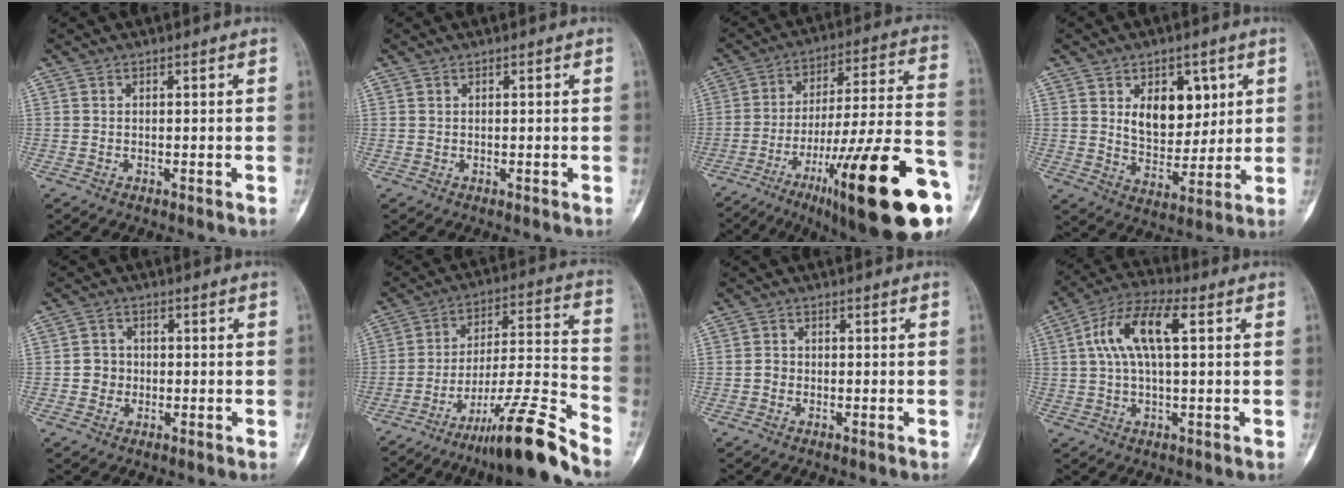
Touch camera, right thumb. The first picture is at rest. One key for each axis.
{"total": 0.0}
{"total": 29.2, "fx": -13.9, "fy": 5.4, "fz": 25.2, "tx": -0.331, "ty": 0.053, "tz": -0.208}
{"total": 11.0, "fx": 3.7, "fy": 7.2, "fz": 7.5, "tx": -0.072, "ty": -0.028, "tz": 0.069}
{"total": 3.4, "fx": -0.4, "fy": 3.3, "fz": 1.0, "tx": 0.006, "ty": 0.008, "tz": -0.012}
{"total": 18.0, "fx": -13.9, "fy": 0.5, "fz": 11.5, "tx": -0.193, "ty": 0.092, "tz": -0.229}
{"total": 1.4, "fx": -0.4, "fy": 1.3, "fz": 0.5, "tx": -0.003, "ty": 0.006, "tz": -0.010}
{"total": 11.7, "fx": 2.7, "fy": 4.6, "fz": 10.4, "tx": -0.210, "ty": 0.030, "tz": 0.045}